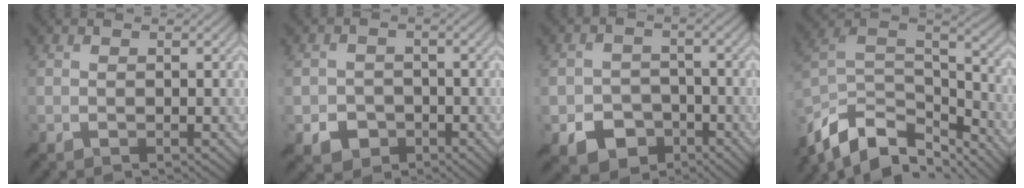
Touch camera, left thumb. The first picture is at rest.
{"total": 3.6, "force": [-1.6, 3.0, 1.1], "torque": [-0.020, -0.010, -0.030]}
{"total": 6.1, "force": [-3.3, 4.7, 2.3], "torque": [-0.043, -0.015, -0.056]}
{"total": 13.9, "force": [-9.7, 6.7, 7.3], "torque": [-0.194, -0.010, -0.168]}